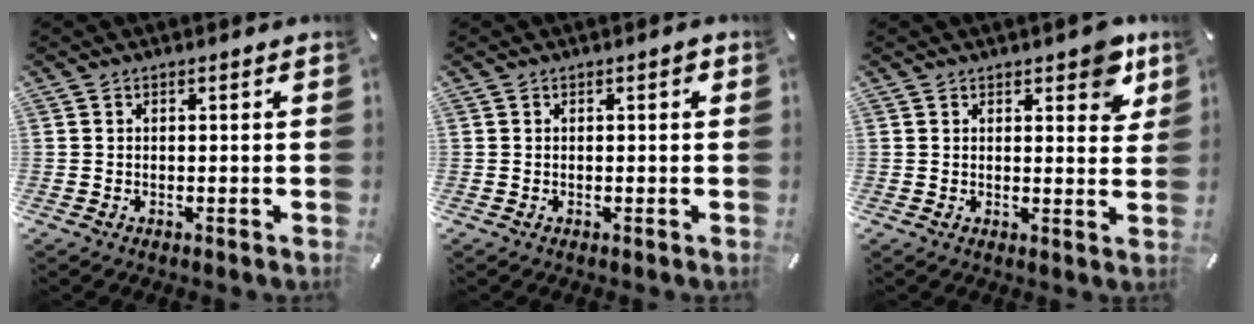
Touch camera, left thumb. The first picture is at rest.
{"total": 1.0, "force": [0.2, 0.4, 0.9], "torque": [-0.018, 0.005, 0.002]}
{"total": 6.0, "force": [3.9, 3.2, 3.3], "torque": [-0.029, -0.016, 0.063]}